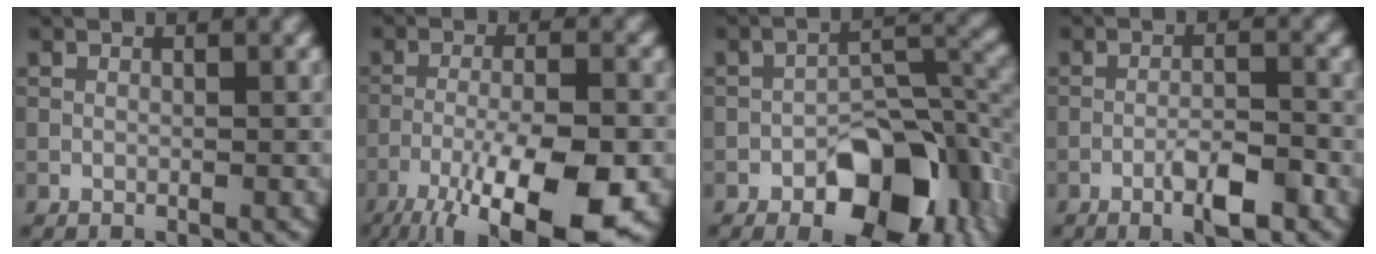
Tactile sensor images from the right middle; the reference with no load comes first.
{"total": 11.7, "force": [-6.7, 3.2, 9.0], "torque": [-0.160, -0.011, -0.112]}
{"total": 11.0, "force": [-5.6, 5.4, 7.7], "torque": [-0.096, 0.005, -0.092]}
{"total": 4.0, "force": [-2.2, 1.0, 3.2], "torque": [-0.058, 0.004, -0.039]}